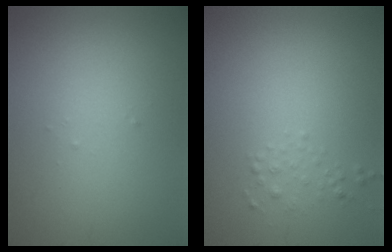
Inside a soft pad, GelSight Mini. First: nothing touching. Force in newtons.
{"total": 0.9, "press": 0.9, "slide": 0.0}